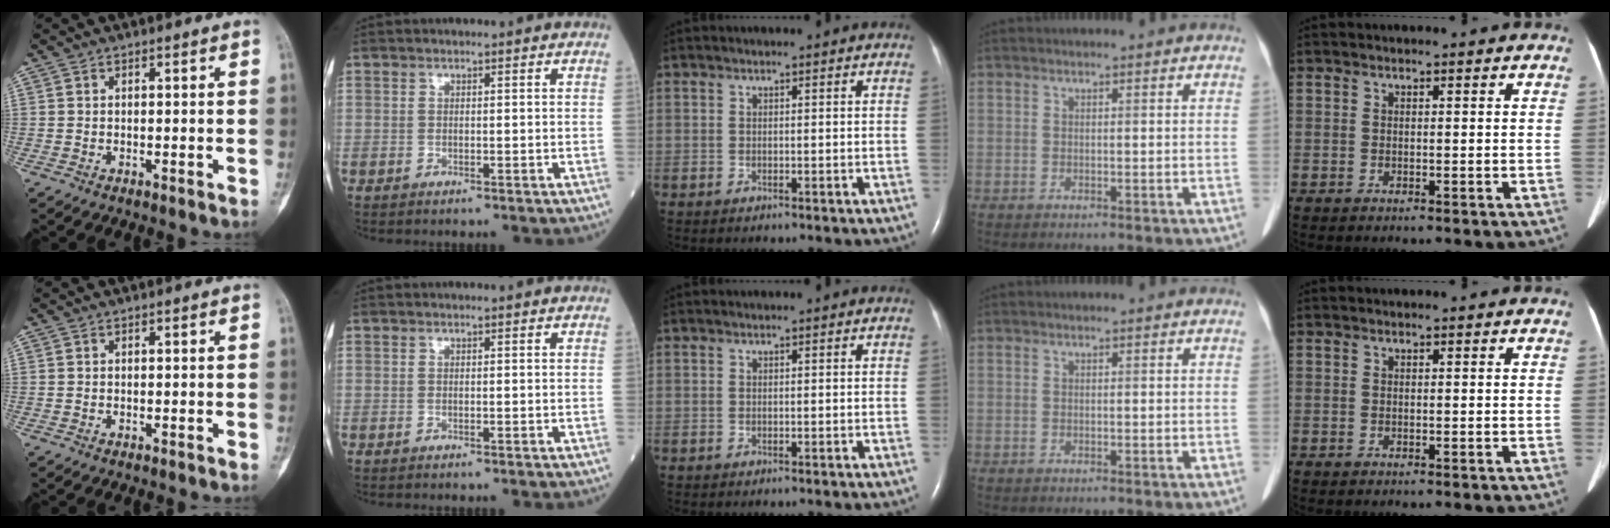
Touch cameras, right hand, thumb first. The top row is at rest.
{}